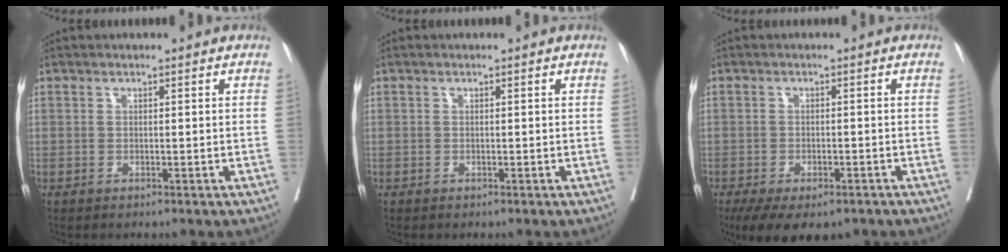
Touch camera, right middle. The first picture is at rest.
{"total": 0.7, "force": [-0.1, 0.7, -0.1], "torque": [0.011, 0.009, -0.006]}
{"total": 9.7, "force": [-6.6, 4.3, 5.6], "torque": [-0.085, -0.008, -0.097]}